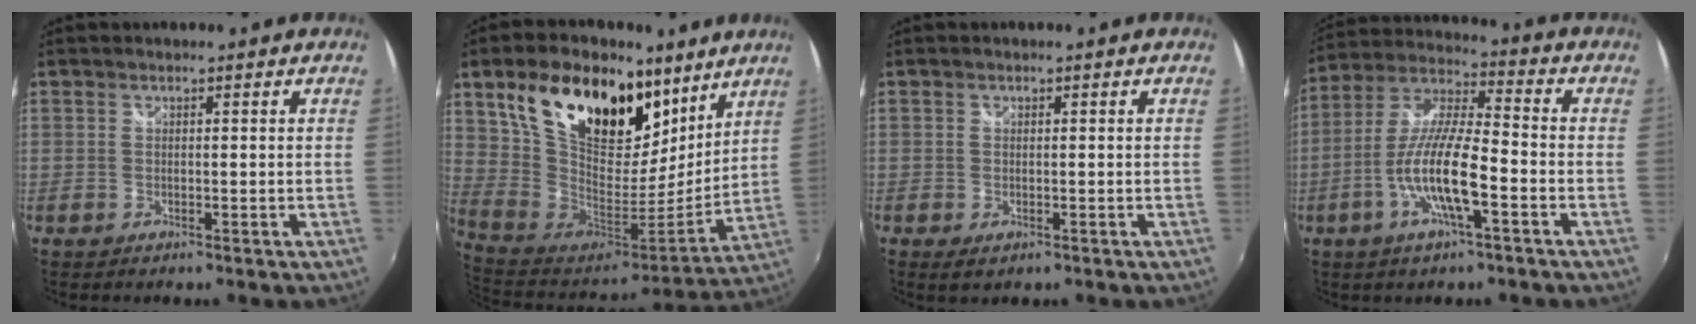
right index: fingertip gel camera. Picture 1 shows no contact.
{"total": 27.9, "force": [14.5, 15.4, 18.2], "torque": [-0.361, 0.040, 0.262]}
{"total": 1.6, "force": [-0.6, 1.2, 0.9], "torque": [-0.017, -0.006, -0.010]}
{"total": 12.7, "force": [-4.7, 2.4, 11.6], "torque": [-0.234, -0.005, -0.091]}